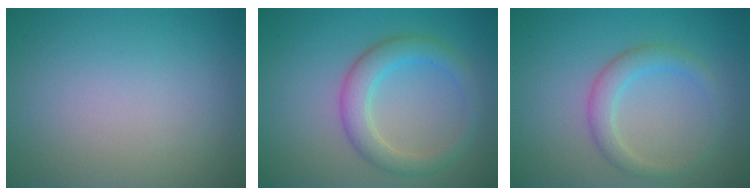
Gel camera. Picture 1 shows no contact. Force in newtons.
{"total": 3.7, "press": 3.7, "slide": 0.1}
{"total": 2.7, "press": 2.6, "slide": 0.2}